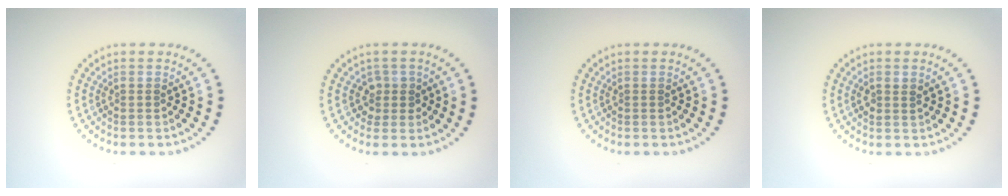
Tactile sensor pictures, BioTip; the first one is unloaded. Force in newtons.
{"total": 1.7, "press": 1.3, "slide": 1.0}
{"total": 0.0}
{"total": 1.0, "press": 0.9, "slide": 0.4}